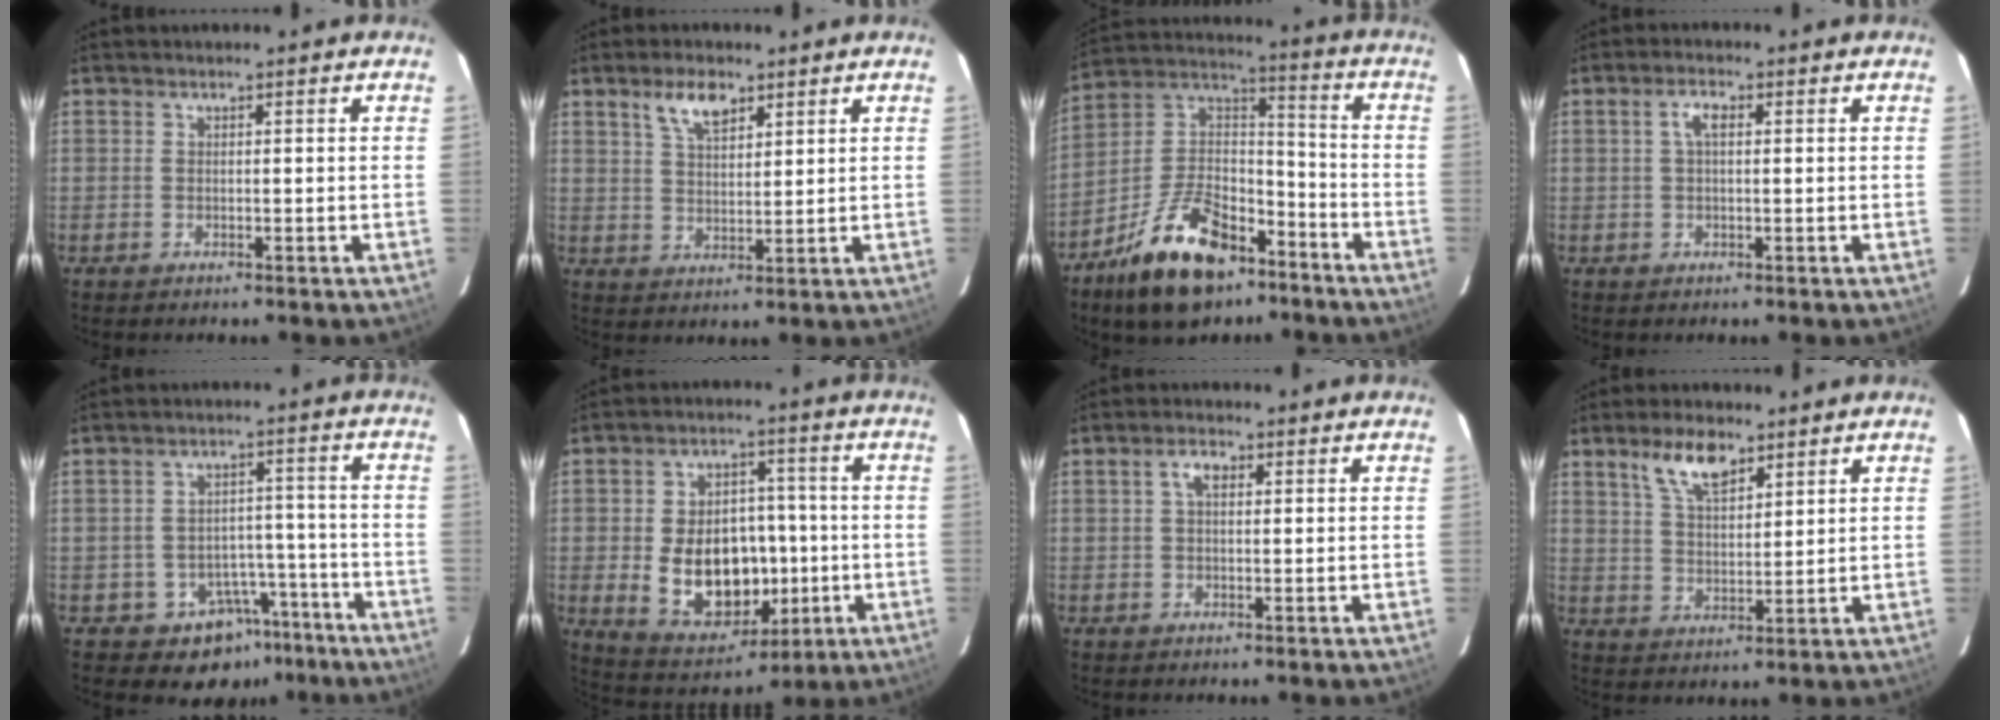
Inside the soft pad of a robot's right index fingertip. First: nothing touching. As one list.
[{"total": 6.0, "force": [3.8, 2.6, 3.9], "torque": [-0.066, 0.005, 0.070]}, {"total": 19.5, "force": [-12.1, 10.1, 11.6], "torque": [-0.233, 0.027, -0.201]}, {"total": 2.7, "force": [0.6, 1.1, 2.4], "torque": [-0.050, 0.010, 0.010]}, {"total": 9.7, "force": [-6.3, 7.0, 2.3], "torque": [-0.031, 0.045, -0.063]}, {"total": 15.8, "force": [-2.3, 11.2, 10.9], "torque": [-0.218, 0.009, -0.007]}, {"total": 2.8, "force": [0.7, 1.5, 2.2], "torque": [-0.043, 0.011, 0.013]}, {"total": 7.7, "force": [4.9, 3.2, 5.0], "torque": [-0.089, 0.007, 0.095]}]